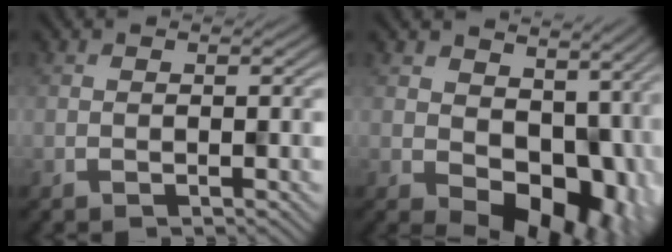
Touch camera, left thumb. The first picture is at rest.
{"total": 11.6, "force": [0.5, 8.2, 8.2], "torque": [-0.114, -0.039, 0.025]}